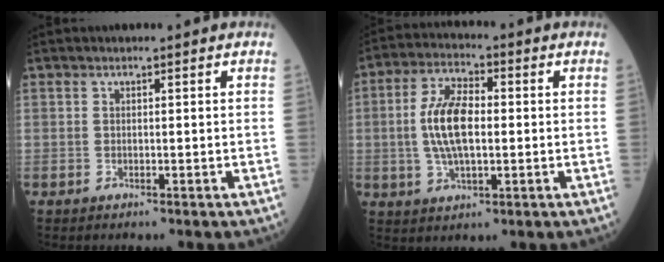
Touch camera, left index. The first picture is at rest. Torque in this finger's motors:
{"motor_torque": [0.29, 0.10, 0.36, 0.09]}